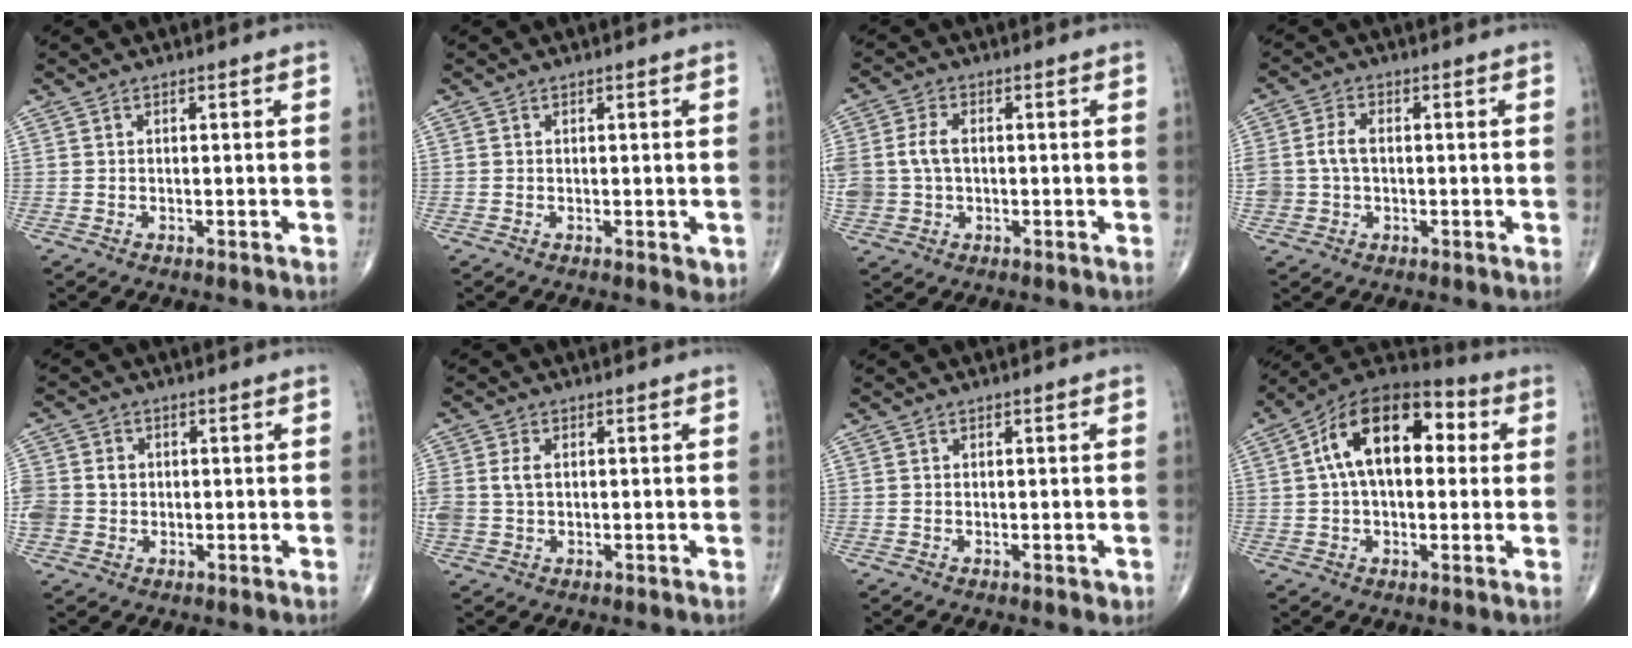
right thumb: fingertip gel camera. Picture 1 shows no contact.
{"total": 1.4, "force": [-0.2, 0.8, 1.1], "torque": [-0.008, -0.003, -0.003]}
{"total": 7.0, "force": [0.2, 4.9, 5.0], "torque": [-0.113, 0.013, 0.006]}
{"total": 5.5, "force": [0.0, 3.8, 3.9], "torque": [-0.087, 0.015, 0.001]}
{"total": 9.8, "force": [0.2, 8.8, 4.3], "torque": [-0.115, 0.023, 0.013]}
{"total": 4.4, "force": [0.4, 3.1, 3.1], "torque": [-0.078, 0.010, 0.012]}
{"total": 0.5, "force": [-0.1, 0.4, 0.3], "torque": [0.000, 0.000, -0.002]}
{"total": 17.2, "force": [3.2, 9.8, 13.8], "torque": [-0.206, 0.034, 0.042]}